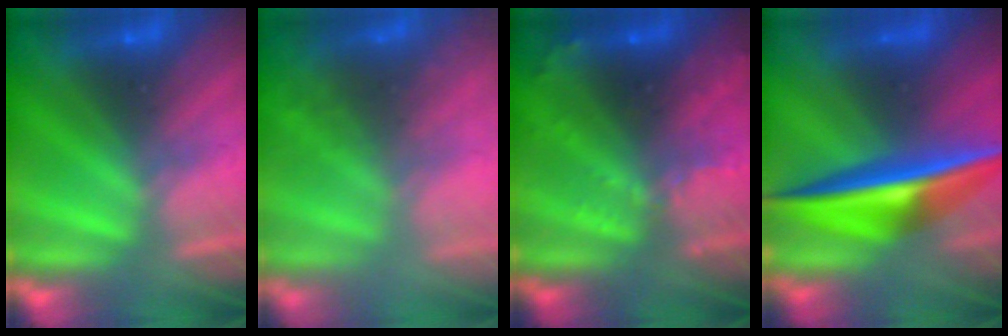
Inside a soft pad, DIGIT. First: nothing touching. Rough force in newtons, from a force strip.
{"total": 7.0}
{"total": 3.1}
{"total": 7.4}